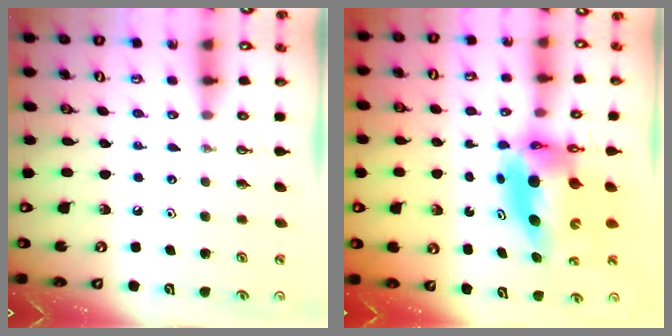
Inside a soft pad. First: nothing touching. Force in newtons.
{"total": 8.8, "press": 8.8, "slide": 0.6}